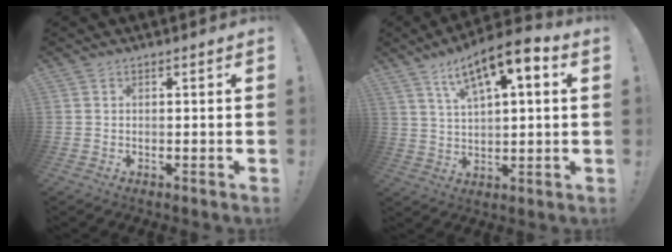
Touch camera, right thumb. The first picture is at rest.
{"total": 10.5, "force": [5.9, 2.8, 8.3], "torque": [-0.141, -0.027, 0.099]}